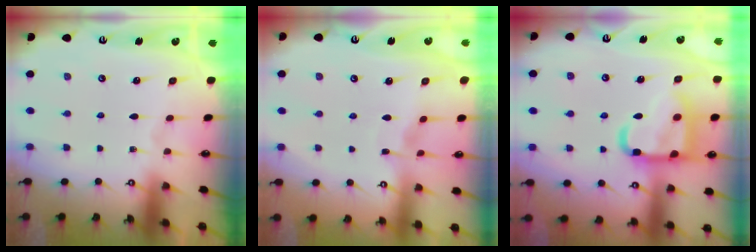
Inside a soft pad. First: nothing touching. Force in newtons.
{"total": 2.4, "press": 2.4, "slide": 0.3}
{"total": 18.0, "press": 17.9, "slide": 1.7}